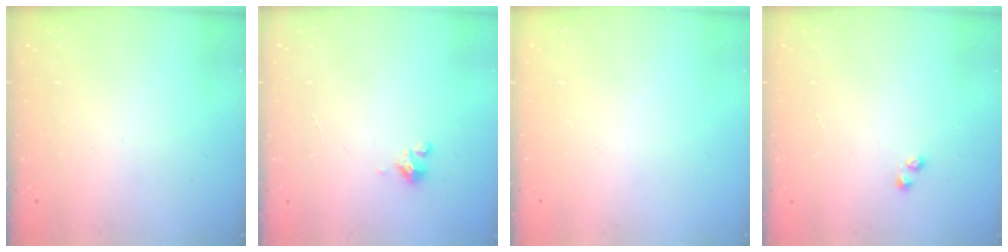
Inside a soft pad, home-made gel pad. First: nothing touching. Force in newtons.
{"total": 1.2, "press": 1.2, "slide": 0.2}
{"total": 0.0}
{"total": 0.9, "press": 0.8, "slide": 0.5}